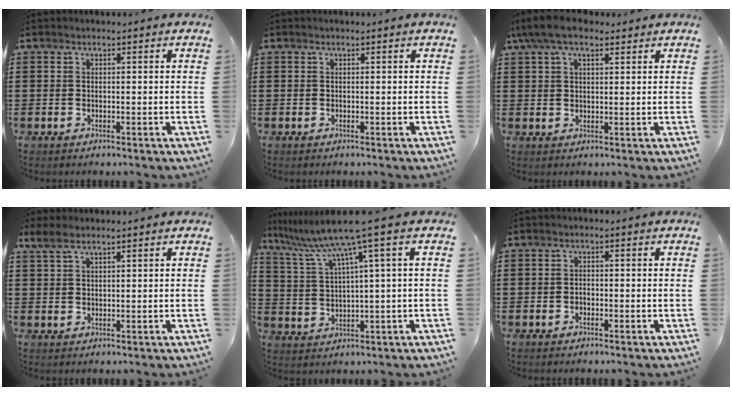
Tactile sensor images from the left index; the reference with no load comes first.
{"total": 0.0}
{"total": 6.5, "force": [4.3, 2.6, 4.1], "torque": [-0.090, 0.006, 0.080]}
{"total": 2.5, "force": [1.7, 0.6, 1.7], "torque": [-0.037, 0.002, 0.031]}
{"total": 8.4, "force": [4.9, -0.9, 6.7], "torque": [-0.162, -0.035, 0.073]}
{"total": 0.8, "force": [-0.6, 0.4, 0.4], "torque": [-0.011, -0.002, -0.011]}